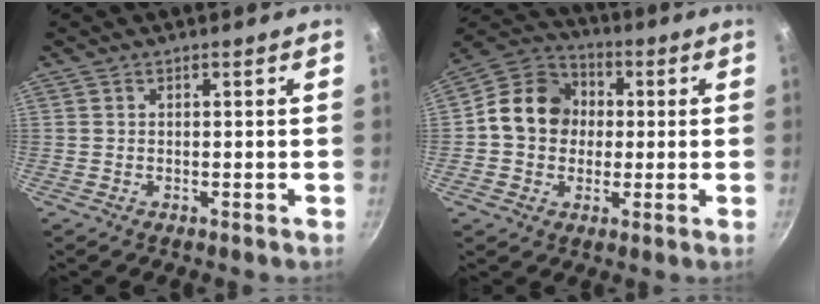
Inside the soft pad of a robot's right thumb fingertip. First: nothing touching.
{"total": 12.7, "force": [0.6, 11.0, 6.4], "torque": [-0.074, 0.025, -0.011]}